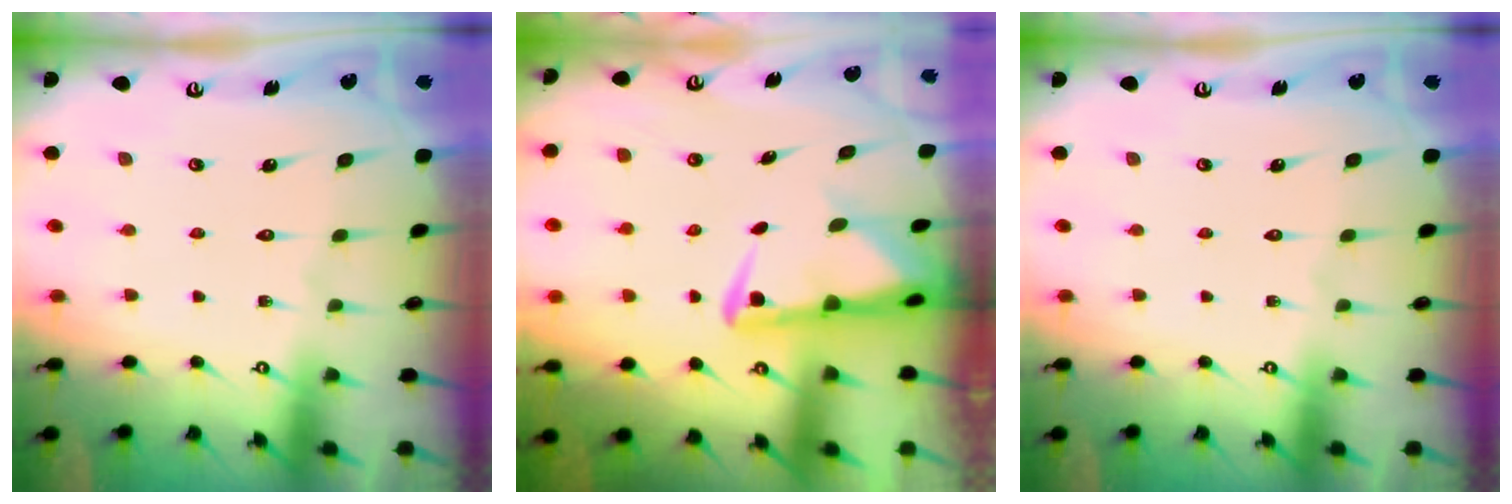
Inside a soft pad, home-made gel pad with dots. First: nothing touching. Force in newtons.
{"total": 4.5, "press": 4.4, "slide": 0.9}
{"total": 0.0}